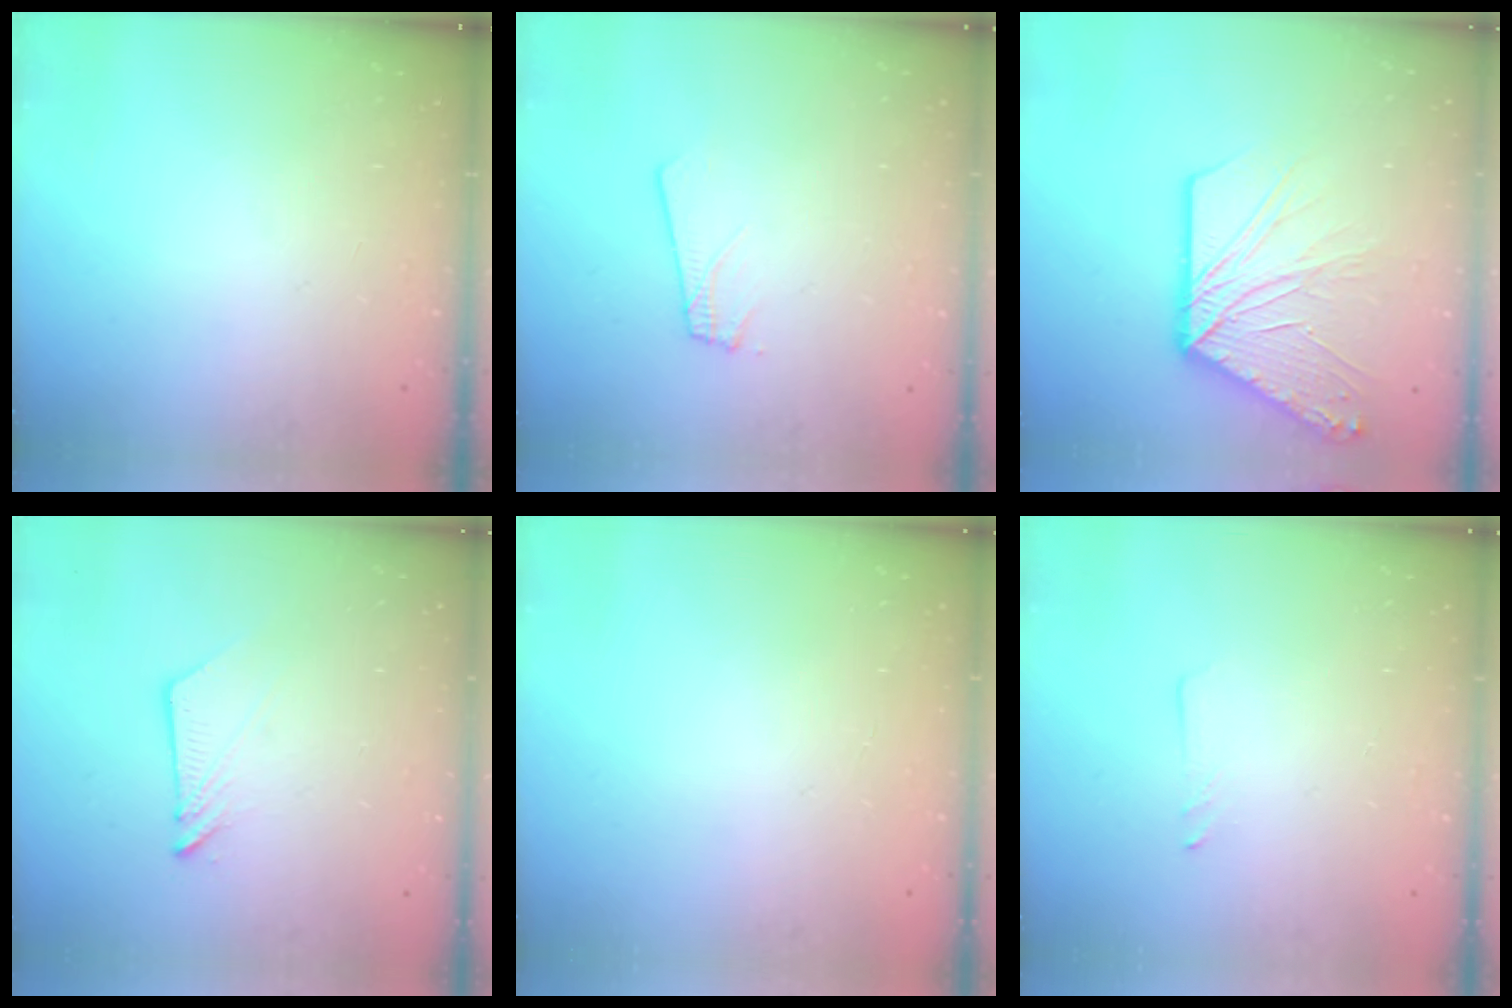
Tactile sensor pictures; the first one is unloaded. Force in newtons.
{"total": 1.8, "press": 1.8, "slide": 0.1}
{"total": 18.3, "press": 18.2, "slide": 1.6}
{"total": 6.1, "press": 6.1, "slide": 0.2}
{"total": 0.0}
{"total": 1.3, "press": 1.2, "slide": 0.1}